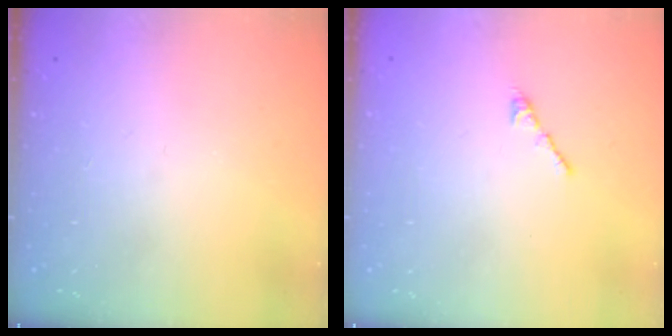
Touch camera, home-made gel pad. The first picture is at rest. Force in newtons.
{"total": 2.7, "press": 2.6, "slide": 0.7}